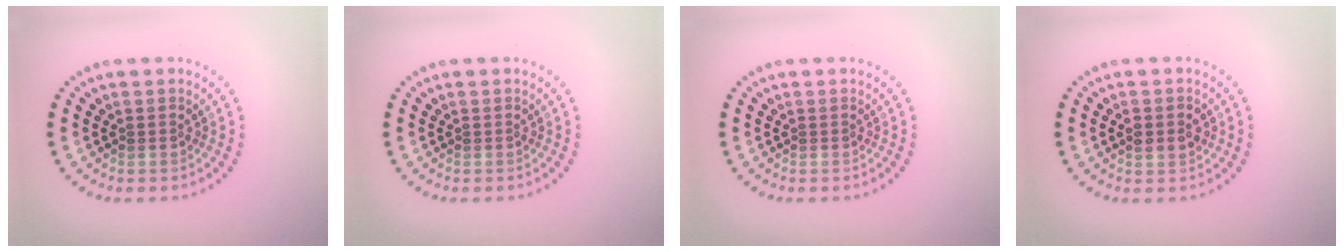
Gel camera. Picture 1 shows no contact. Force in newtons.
{"total": 0.0}
{"total": 0.0}
{"total": 2.4, "press": 2.4, "slide": 0.1}